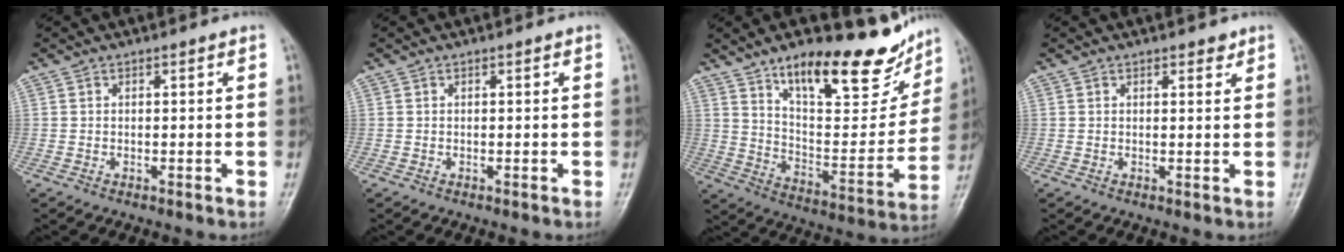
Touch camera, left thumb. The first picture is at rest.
{"total": 0.0}
{"total": 22.4, "force": [15.5, 7.9, 14.2], "torque": [-0.155, -0.078, 0.246]}
{"total": 1.8, "force": [1.2, 0.7, 1.0], "torque": [-0.004, -0.006, 0.014]}